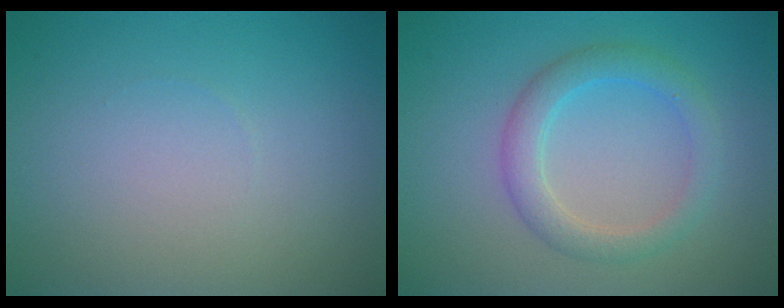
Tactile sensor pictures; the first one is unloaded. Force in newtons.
{"total": 3.1, "press": 3.1, "slide": 0.1}